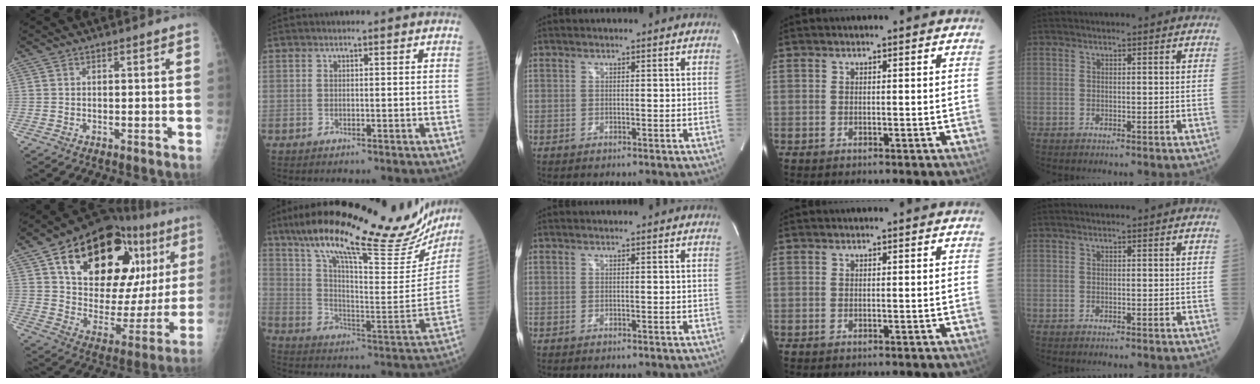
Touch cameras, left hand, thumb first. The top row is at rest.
{"thumb": {"total": 30.7, "force": [13.1, 15.5, 23.1], "torque": [-0.298, -0.010, 0.209]}, "index": {"total": 30.7, "force": [24.7, 6.5, 17.0], "torque": [-0.271, -0.012, 0.336]}}